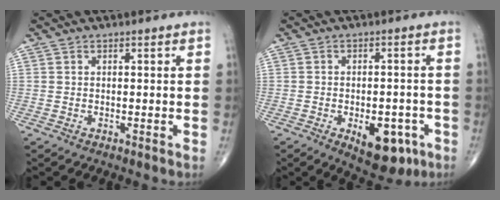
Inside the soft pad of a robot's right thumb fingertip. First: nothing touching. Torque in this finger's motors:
{"motor_torque": [2.56, 2.45, 0.56, -0.49, 0.16]}